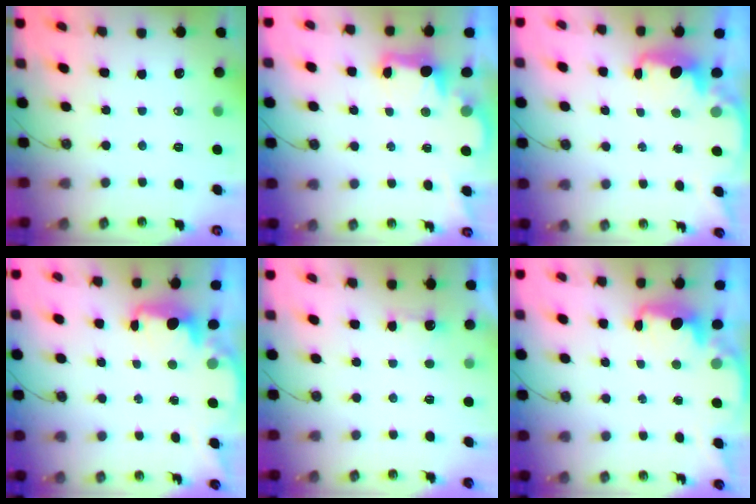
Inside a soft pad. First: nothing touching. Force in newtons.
{"total": 2.7, "press": 2.6, "slide": 0.5}
{"total": 2.3, "press": 2.2, "slide": 0.8}
{"total": 2.3, "press": 2.2, "slide": 0.8}
{"total": 1.8, "press": 1.6, "slide": 0.9}
{"total": 2.3, "press": 2.2, "slide": 0.8}